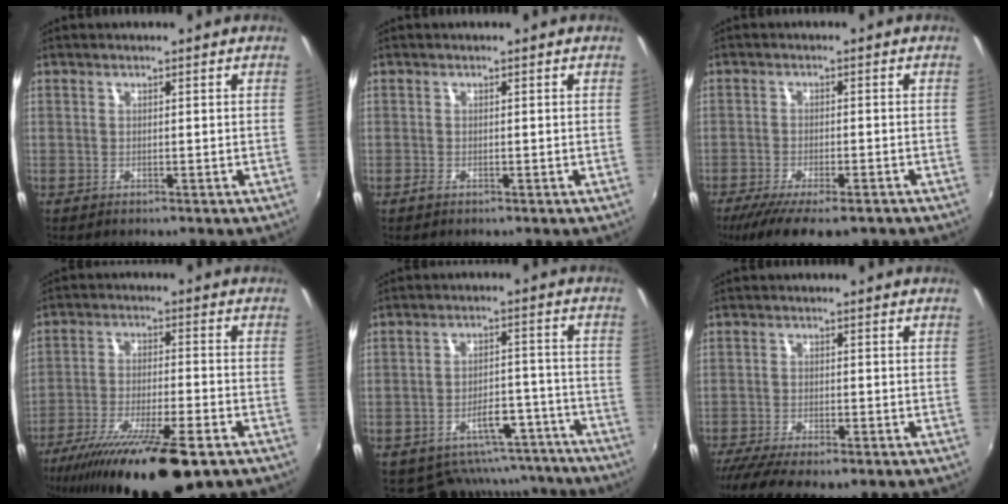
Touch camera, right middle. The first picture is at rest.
{"total": 0.7, "force": [-0.6, 0.2, 0.4], "torque": [-0.008, -0.003, -0.013]}
{"total": 12.0, "force": [-8.9, 3.4, 7.2], "torque": [-0.157, -0.045, -0.144]}
{"total": 19.6, "force": [-13.8, 3.6, 13.5], "torque": [-0.256, -0.049, -0.226]}
{"total": 15.1, "force": [-13.1, 6.3, 3.9], "torque": [-0.065, 0.040, -0.155]}
{"total": 9.4, "force": [-7.1, 2.4, 5.6], "torque": [-0.131, -0.044, -0.121]}